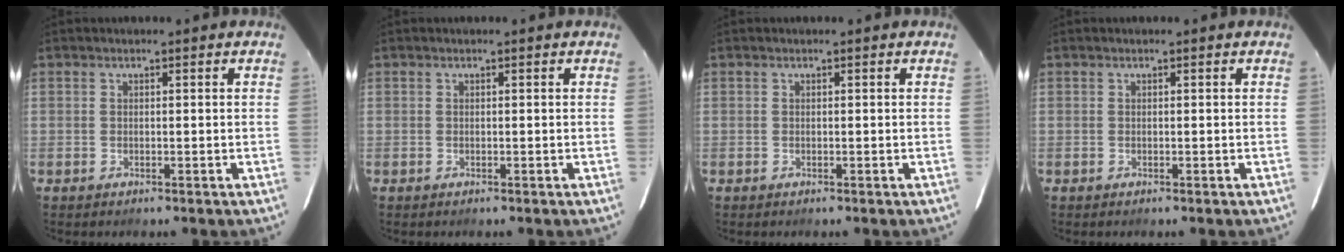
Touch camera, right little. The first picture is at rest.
{"total": 0.0}
{"total": 0.0}
{"total": 0.0}